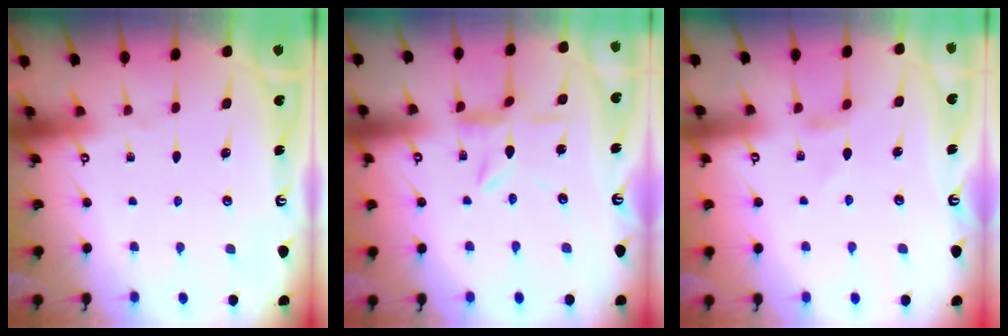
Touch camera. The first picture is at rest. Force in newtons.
{"total": 3.6, "press": 3.6, "slide": 0.2}
{"total": 2.6, "press": 2.6, "slide": 0.3}